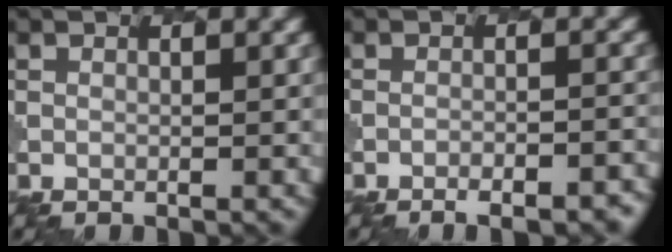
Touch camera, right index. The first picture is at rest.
{"total": 5.7, "force": [-4.6, 1.9, 2.7], "torque": [-0.018, 0.010, -0.049]}